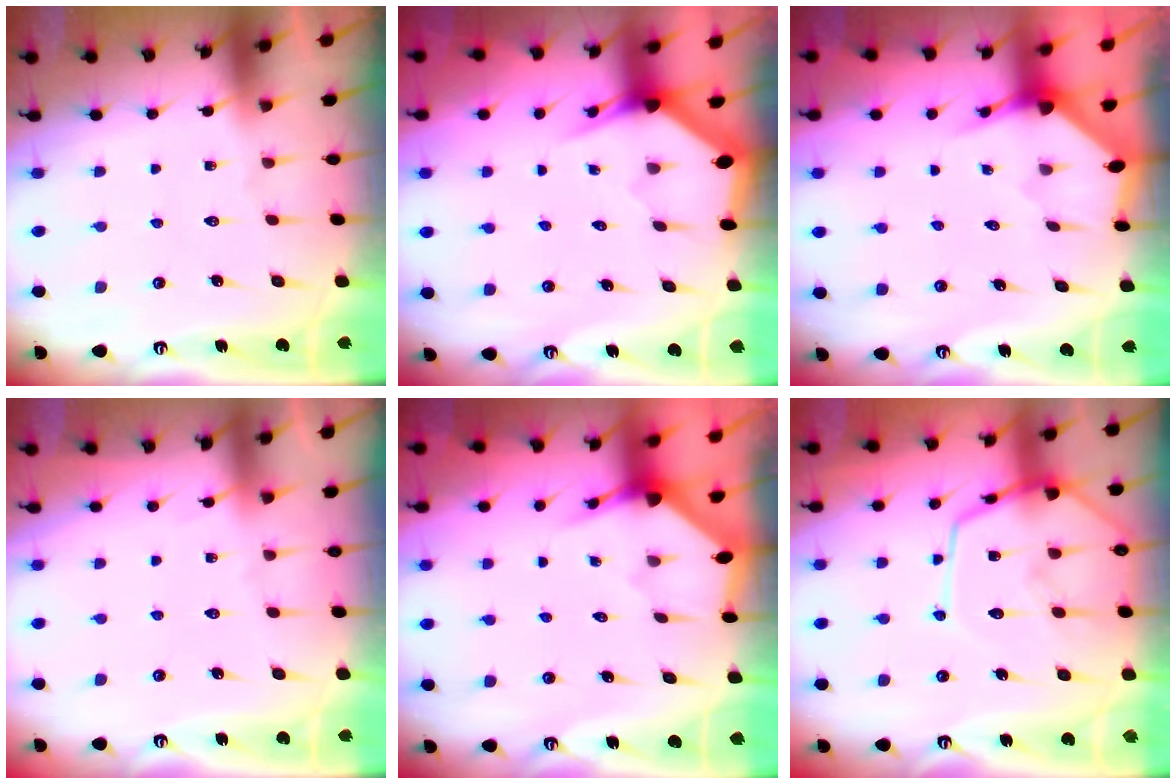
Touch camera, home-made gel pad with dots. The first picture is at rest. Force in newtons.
{"total": 3.1, "press": 3.1, "slide": 0.1}
{"total": 2.8, "press": 2.8, "slide": 0.3}
{"total": 2.6, "press": 2.6, "slide": 0.4}
{"total": 3.3, "press": 3.3, "slide": 0.3}
{"total": 13.7, "press": 13.7, "slide": 1.2}